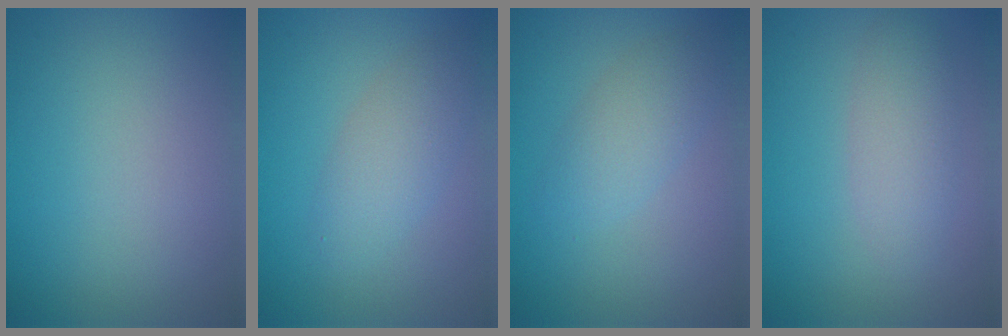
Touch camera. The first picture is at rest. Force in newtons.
{"total": 2.9, "press": 2.9, "slide": 0.1}
{"total": 2.8, "press": 2.8, "slide": 0.2}
{"total": 2.7, "press": 2.7, "slide": 0.2}